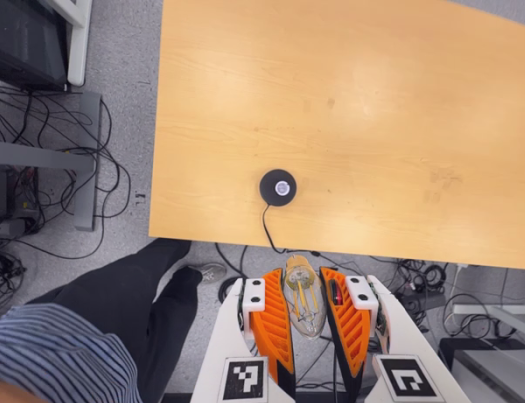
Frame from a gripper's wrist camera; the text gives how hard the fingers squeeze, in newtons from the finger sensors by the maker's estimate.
{"total": 21.0, "left": 23.5, "right": 18.5}